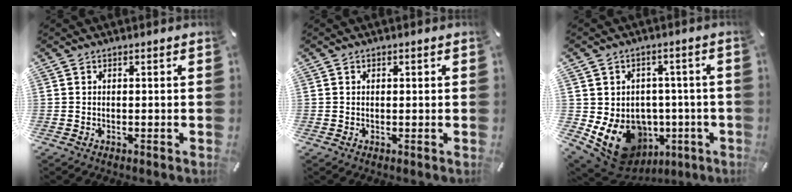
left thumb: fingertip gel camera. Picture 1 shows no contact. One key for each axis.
{"total": 0.7, "fx": 0.1, "fy": 0.5, "fz": 0.5, "tx": -0.011, "ty": 0.003, "tz": 0.001}
{"total": 13.1, "fx": -4.3, "fy": 10.5, "fz": 6.4, "tx": -0.117, "ty": 0.001, "tz": -0.062}